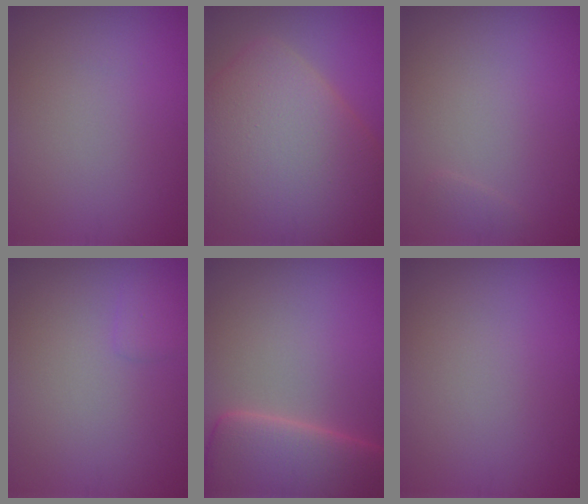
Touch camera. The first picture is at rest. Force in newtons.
{"total": 11.5, "press": 11.5, "slide": 0.5}
{"total": 0.6, "press": 0.6, "slide": 0.1}
{"total": 0.8, "press": 0.8, "slide": 0.1}
{"total": 9.0, "press": 9.0, "slide": 0.4}
{"total": 0.0}